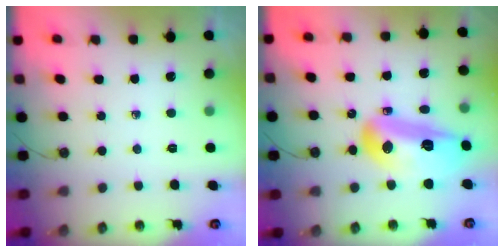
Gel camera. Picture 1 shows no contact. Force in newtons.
{"total": 29.9, "press": 24.6, "slide": 17.0}